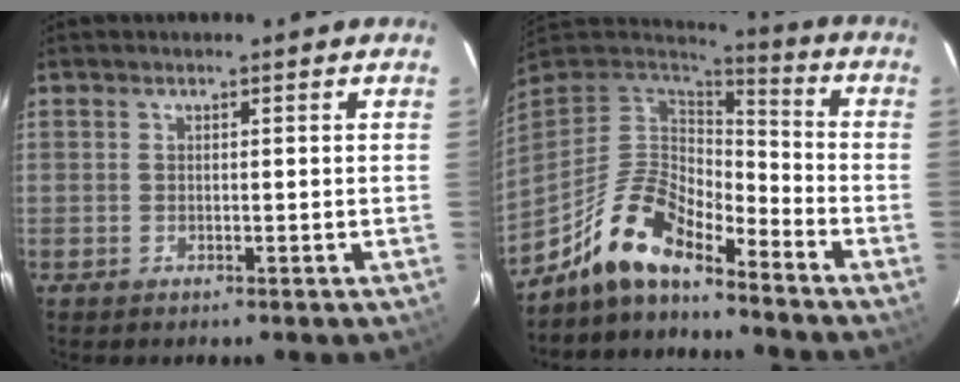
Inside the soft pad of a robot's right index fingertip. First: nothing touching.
{"total": 13.3, "force": [-10.5, 4.0, 7.1], "torque": [-0.148, 0.003, -0.205]}